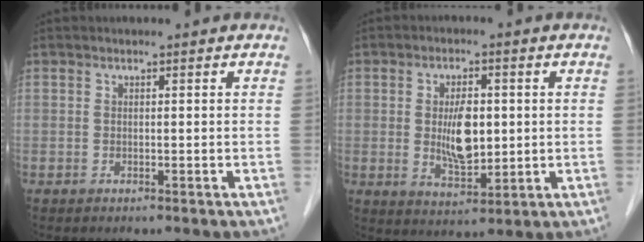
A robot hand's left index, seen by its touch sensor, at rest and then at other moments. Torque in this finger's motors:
{"motor_torque": [1.31, 0.28, 0.45, 0.09]}